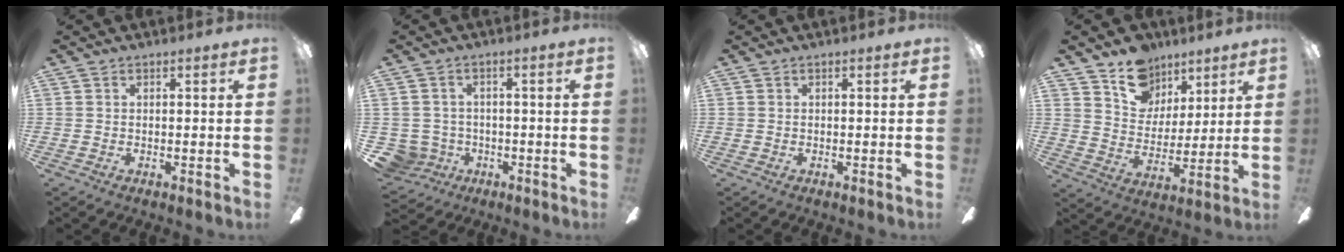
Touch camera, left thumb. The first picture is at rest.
{"total": 5.6, "force": [-1.1, 5.4, 0.7], "torque": [-0.054, 0.003, -0.019]}
{"total": 0.0}
{"total": 12.8, "force": [9.0, 8.5, 3.2], "torque": [-0.052, -0.056, 0.172]}